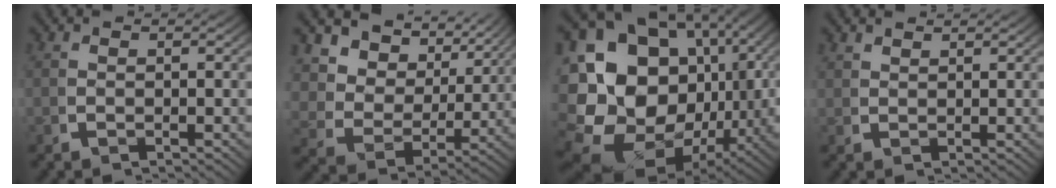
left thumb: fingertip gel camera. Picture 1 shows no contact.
{"total": 10.1, "force": [4.0, 6.9, 6.2], "torque": [-0.131, 0.000, 0.059]}
{"total": 23.6, "force": [-0.8, 18.3, 14.9], "torque": [-0.330, -0.069, 0.003]}
{"total": 1.6, "force": [1.6, -0.1, -0.1], "torque": [0.005, 0.002, 0.038]}